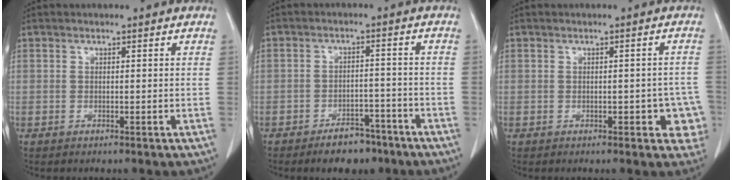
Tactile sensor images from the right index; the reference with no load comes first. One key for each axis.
{"total": 6.0, "fx": -4.4, "fy": 2.8, "fz": 2.9, "tx": -0.040, "ty": 0.007, "tz": -0.063}
{"total": 4.8, "fx": -1.5, "fy": 2.1, "fz": 4.0, "tx": -0.025, "ty": 0.013, "tz": -0.015}